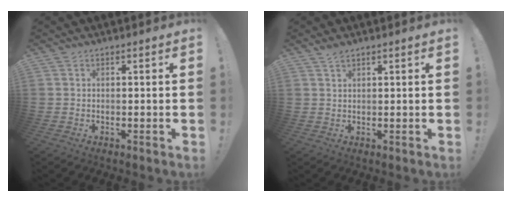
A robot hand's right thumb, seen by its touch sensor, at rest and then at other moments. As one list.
[{"total": 1.9, "force": [1.5, 0.5, 1.0], "torque": [-0.014, -0.005, 0.027]}]